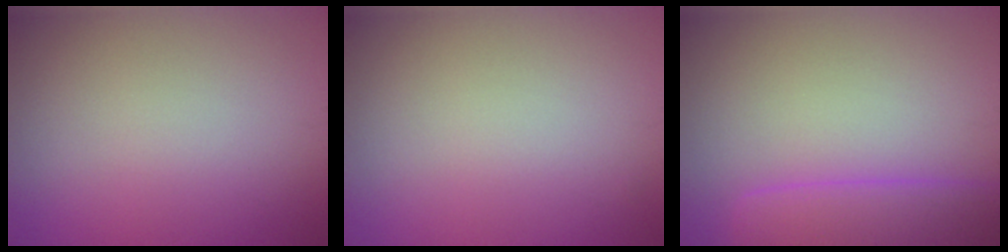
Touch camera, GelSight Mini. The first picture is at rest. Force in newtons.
{"total": 0.0}
{"total": 4.8, "press": 4.8, "slide": 0.2}